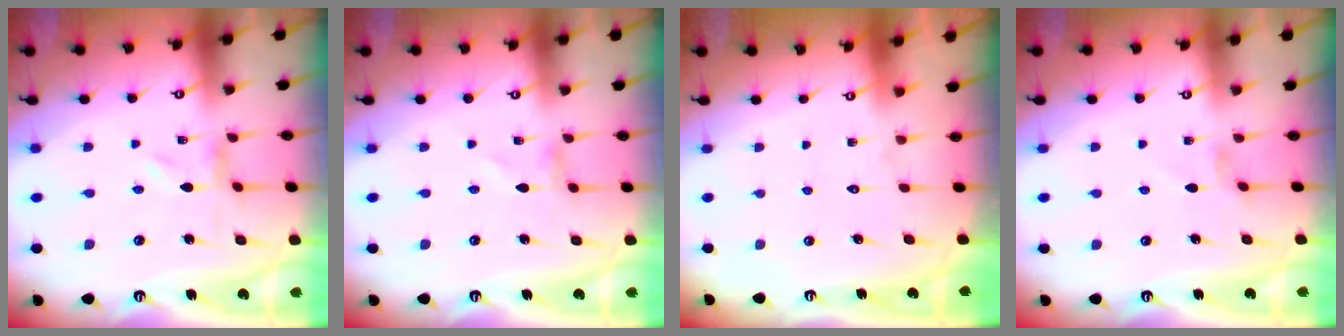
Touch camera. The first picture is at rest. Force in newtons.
{"total": 0.0}
{"total": 1.7, "press": 1.7, "slide": 0.1}
{"total": 0.5, "press": 0.4, "slide": 0.3}